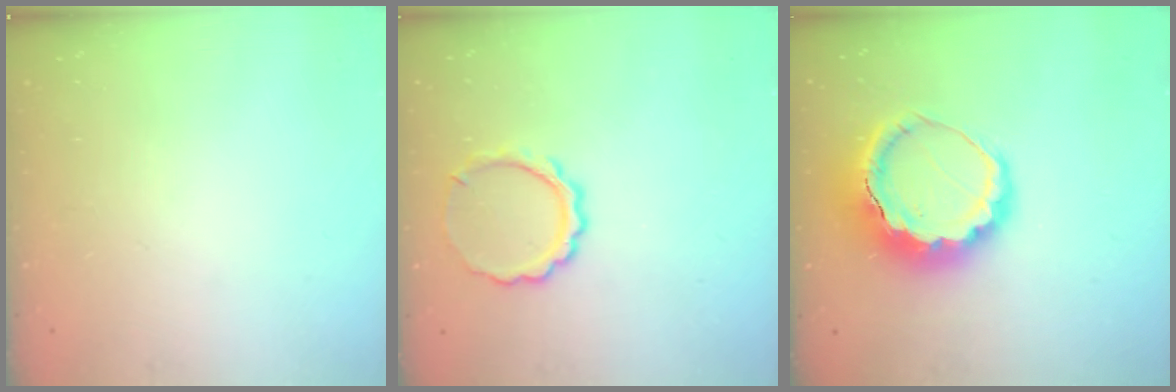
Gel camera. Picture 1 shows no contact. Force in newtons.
{"total": 8.1, "press": 8.0, "slide": 0.6}
{"total": 11.4, "press": 11.2, "slide": 2.1}